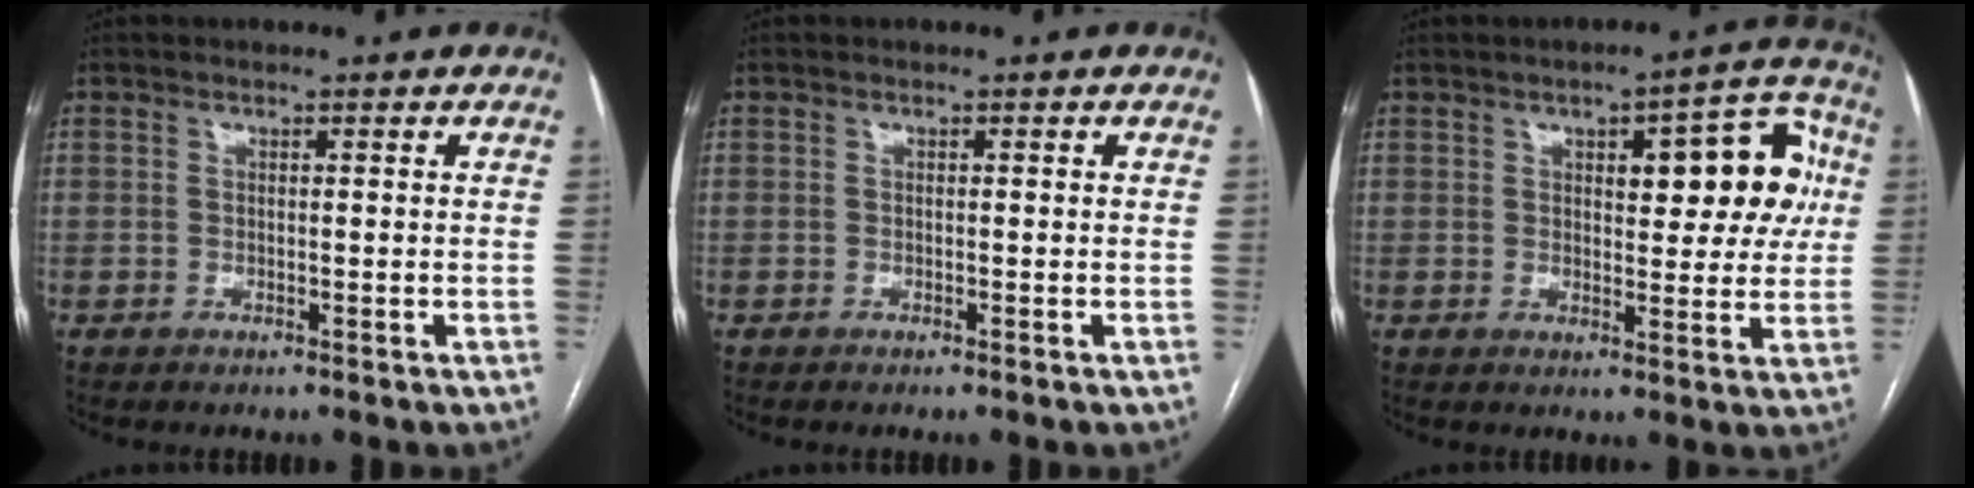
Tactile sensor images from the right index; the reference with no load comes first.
{"total": 0.0}
{"total": 11.2, "force": [2.8, 4.2, 10.0], "torque": [-0.110, 0.032, 0.034]}